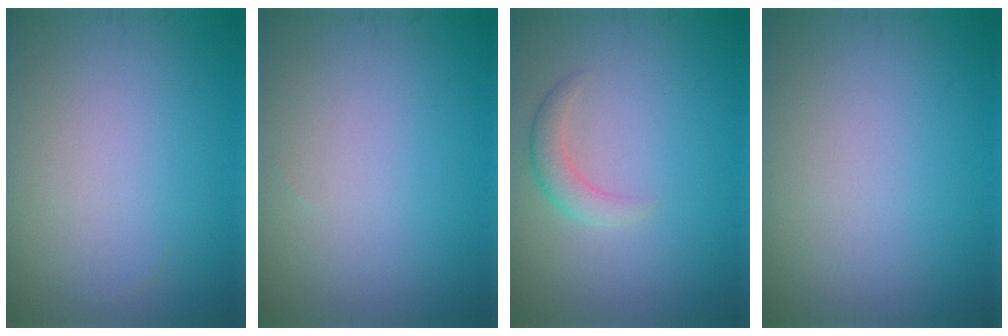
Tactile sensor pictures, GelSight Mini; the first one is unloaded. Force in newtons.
{"total": 0.0}
{"total": 1.9, "press": 1.9, "slide": 0.1}
{"total": 0.0}